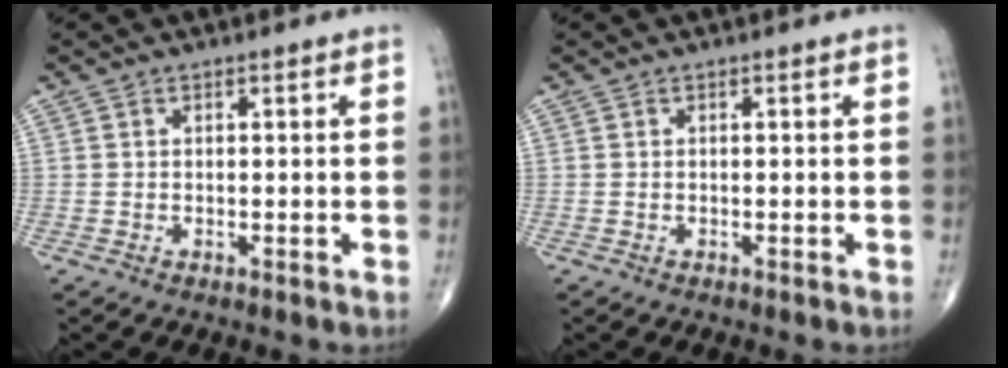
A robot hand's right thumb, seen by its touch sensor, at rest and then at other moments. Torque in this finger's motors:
{"motor_torque": [0.00, 0.00, 0.00, 0.00, 0.00]}